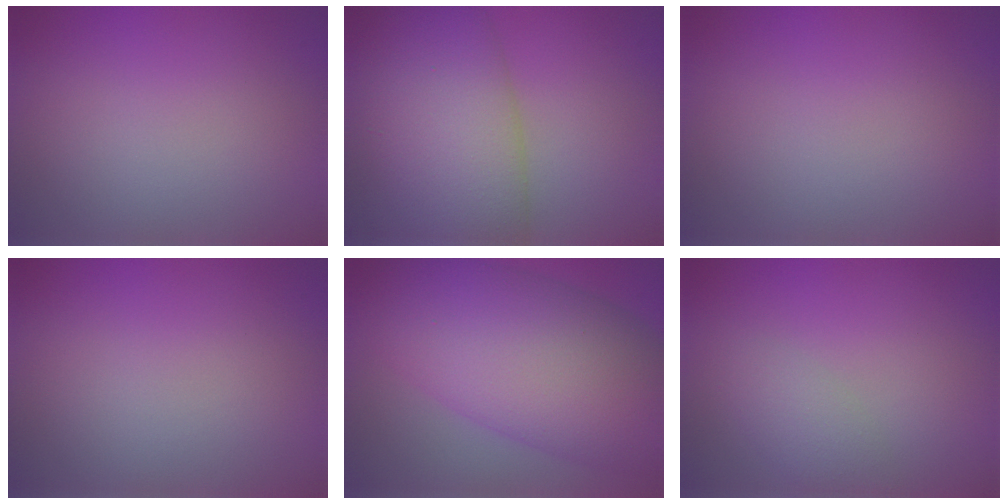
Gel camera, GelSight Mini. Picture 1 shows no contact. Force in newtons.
{"total": 12.3, "press": 12.3, "slide": 0.5}
{"total": 0.0}
{"total": 0.0}
{"total": 12.1, "press": 12.1, "slide": 0.2}
{"total": 2.0, "press": 2.0, "slide": 0.1}